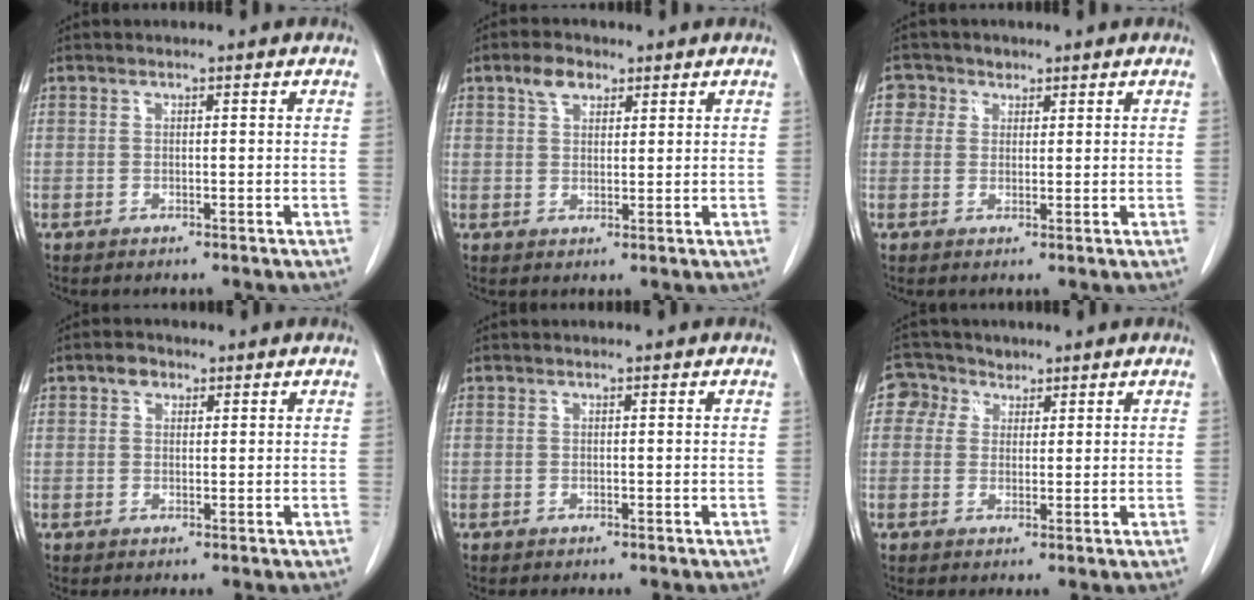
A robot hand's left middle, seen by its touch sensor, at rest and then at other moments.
{"total": 3.5, "force": [2.2, 2.0, 1.9], "torque": [-0.039, 0.008, 0.044]}
{"total": 2.8, "force": [1.3, 2.4, 0.2], "torque": [0.006, 0.006, 0.017]}
{"total": 2.0, "force": [1.2, 1.3, 0.8], "torque": [-0.015, 0.006, 0.018]}
{"total": 0.0}
{"total": 3.7, "force": [2.0, 3.1, 0.0], "torque": [0.003, 0.015, 0.033]}